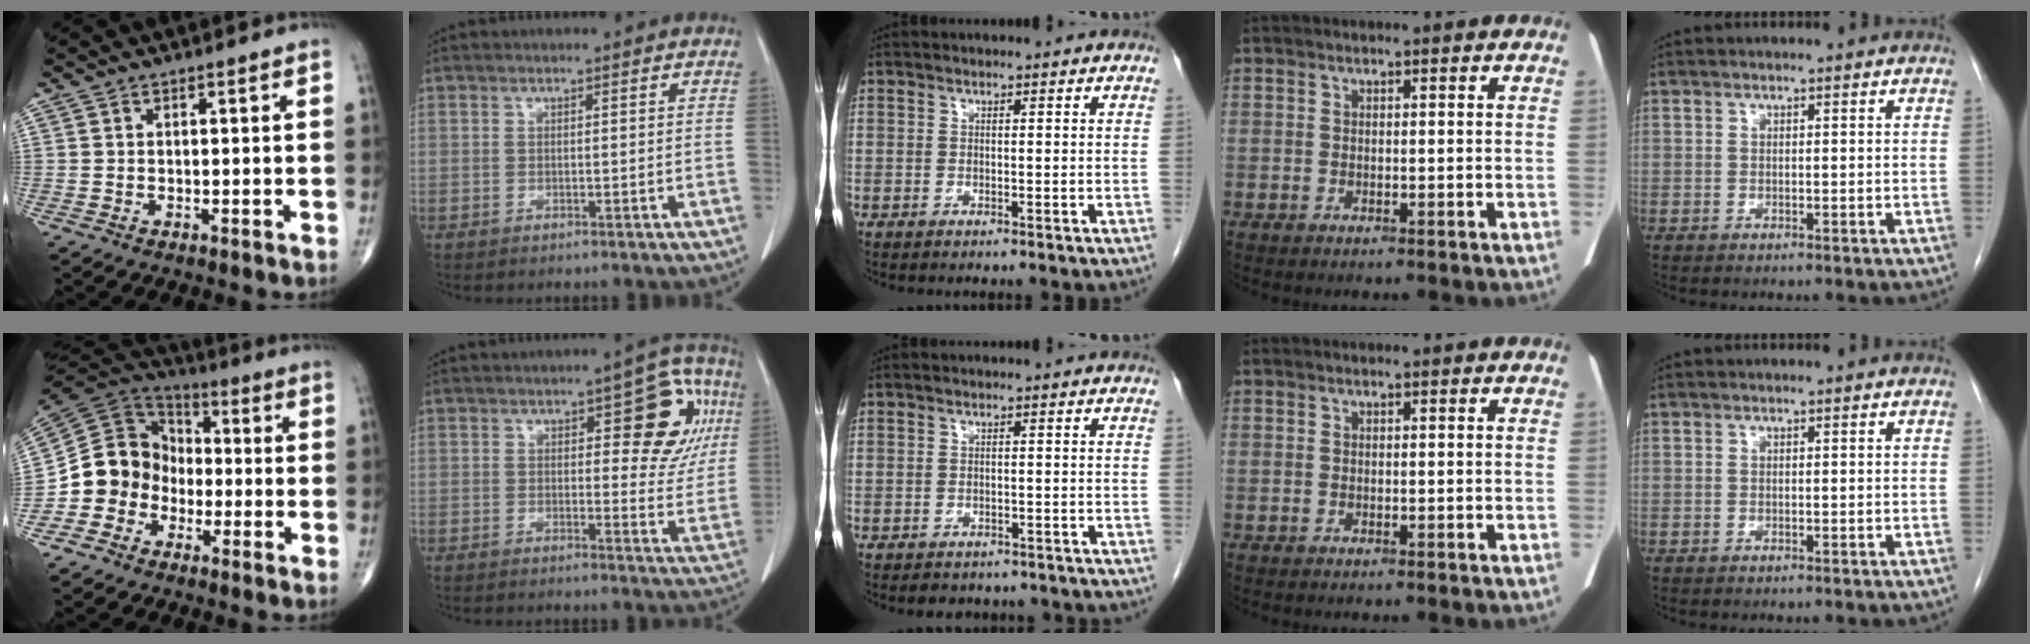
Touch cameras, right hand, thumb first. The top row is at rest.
{"thumb": {"total": 12.3, "force": [-3.9, 10.8, 4.3], "torque": [-0.048, 0.069, -0.081]}, "index": {"total": 11.1, "force": [3.6, 4.3, 9.5], "torque": [-0.095, 0.020, 0.042]}, "middle": {"total": 6.6, "force": [-5.7, 2.8, 1.8], "torque": [-0.019, 0.005, -0.059]}}